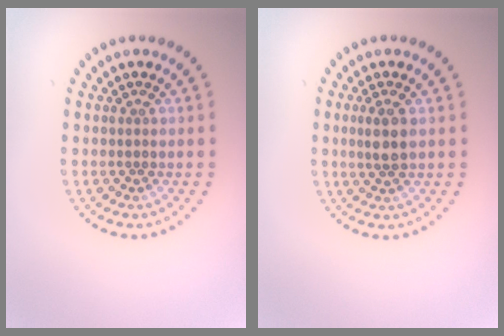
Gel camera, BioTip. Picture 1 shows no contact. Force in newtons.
{"total": 2.1, "press": 1.9, "slide": 0.9}